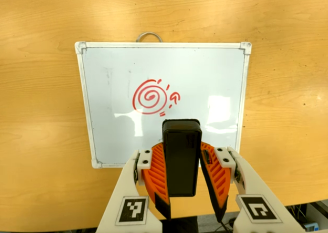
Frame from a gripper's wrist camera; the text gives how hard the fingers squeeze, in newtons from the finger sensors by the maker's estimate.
{"total": 6.7, "left": 5.9, "right": 7.5}